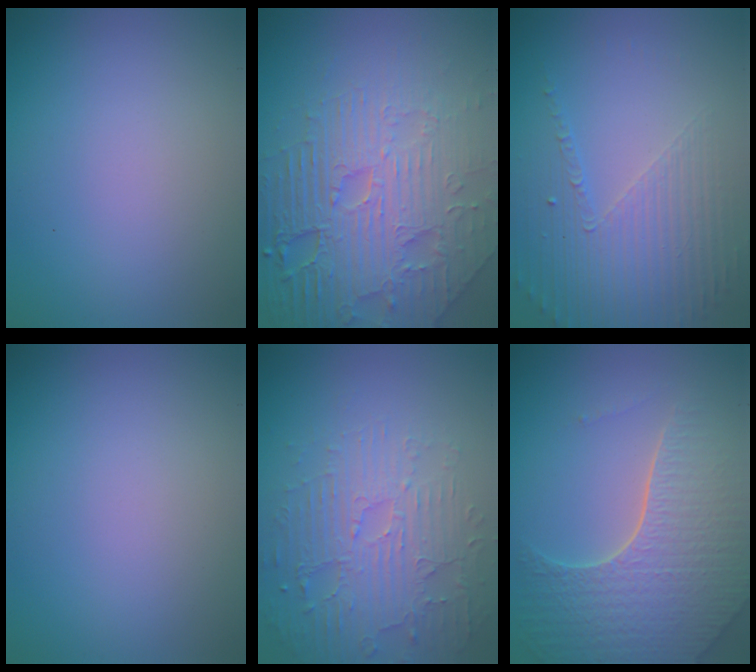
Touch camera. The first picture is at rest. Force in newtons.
{"total": 8.0, "press": 6.2, "slide": 5.1}
{"total": 4.8, "press": 3.2, "slide": 3.5}
{"total": 0.0}
{"total": 4.9, "press": 3.7, "slide": 3.2}
{"total": 7.8, "press": 5.6, "slide": 5.5}